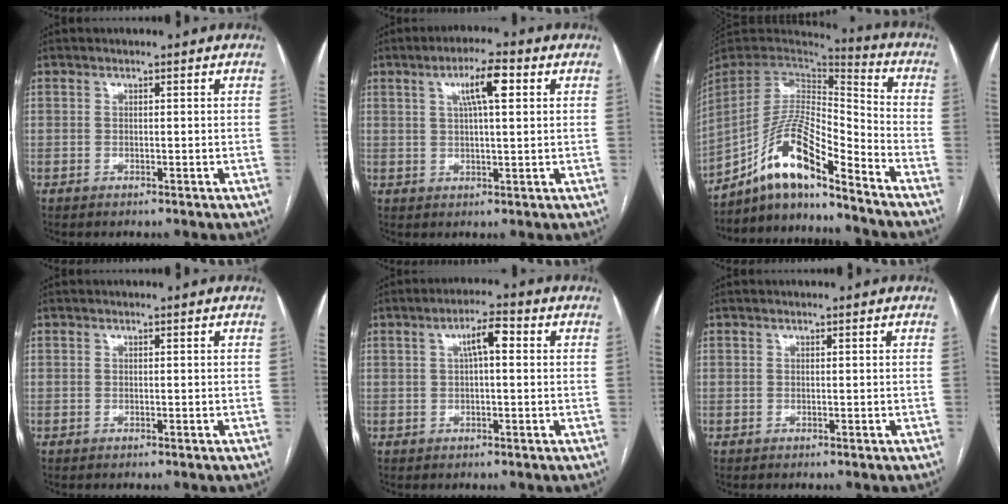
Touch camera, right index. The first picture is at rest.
{"total": 6.4, "force": [2.3, 0.9, 5.9], "torque": [-0.104, 0.012, 0.038]}
{"total": 14.5, "force": [-10.6, 1.9, 9.8], "torque": [-0.185, 0.017, -0.190]}
{"total": 0.0}
{"total": 4.5, "force": [1.0, 1.1, 4.2], "torque": [-0.074, 0.019, 0.015]}
{"total": 0.0}